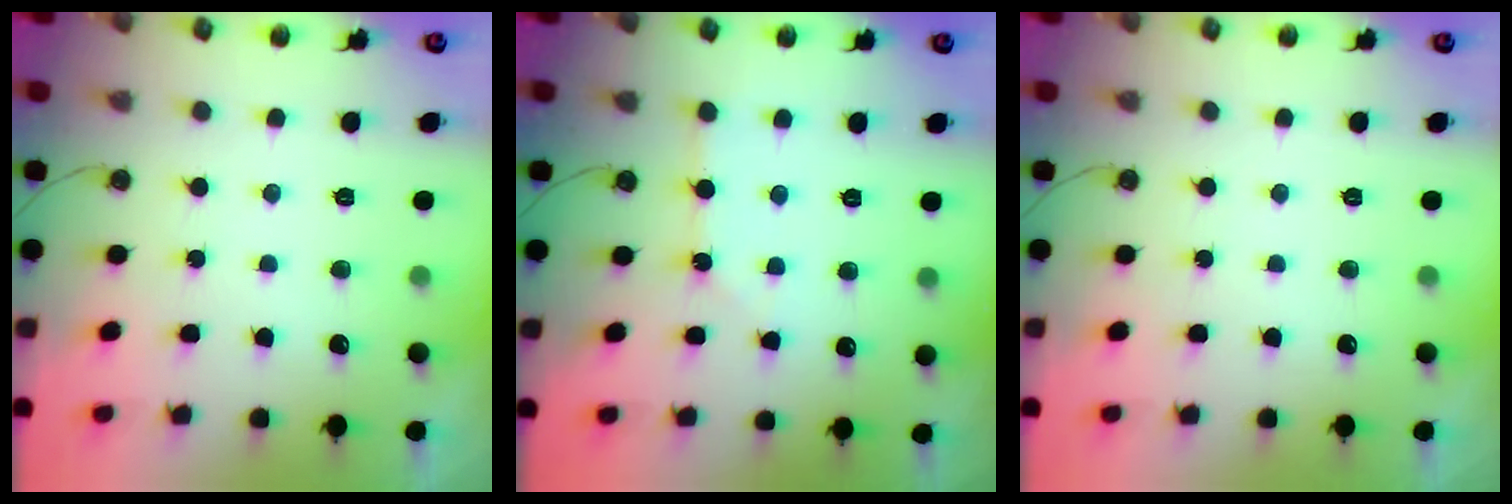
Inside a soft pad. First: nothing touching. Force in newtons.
{"total": 3.5, "press": 3.4, "slide": 0.6}
{"total": 0.0}